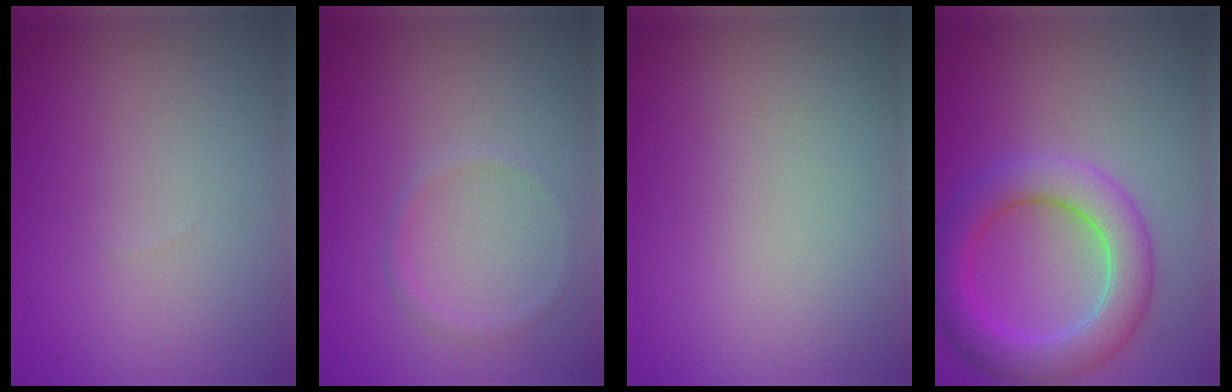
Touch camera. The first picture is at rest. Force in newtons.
{"total": 0.9, "press": 0.9, "slide": 0.1}
{"total": 0.0}
{"total": 5.6, "press": 5.6, "slide": 0.2}